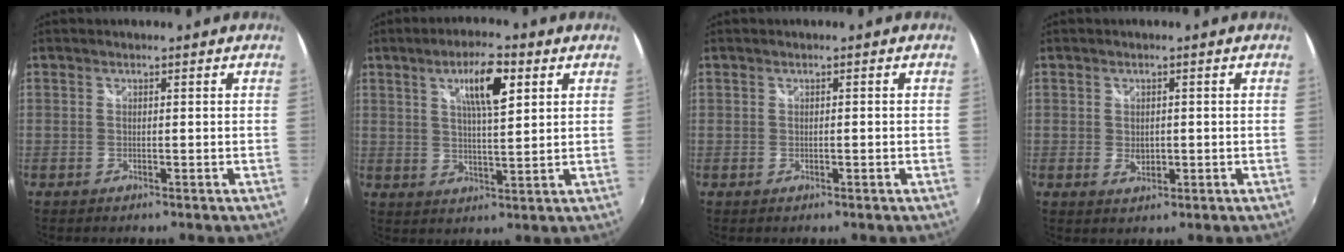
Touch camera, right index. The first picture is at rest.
{"total": 8.4, "force": [3.7, 2.0, 7.3], "torque": [-0.121, 0.007, 0.062]}
{"total": 0.5, "force": [-0.2, 0.2, 0.4], "torque": [-0.006, 0.002, -0.003]}
{"total": 2.5, "force": [-0.3, 1.8, 1.6], "torque": [-0.026, -0.002, -0.003]}